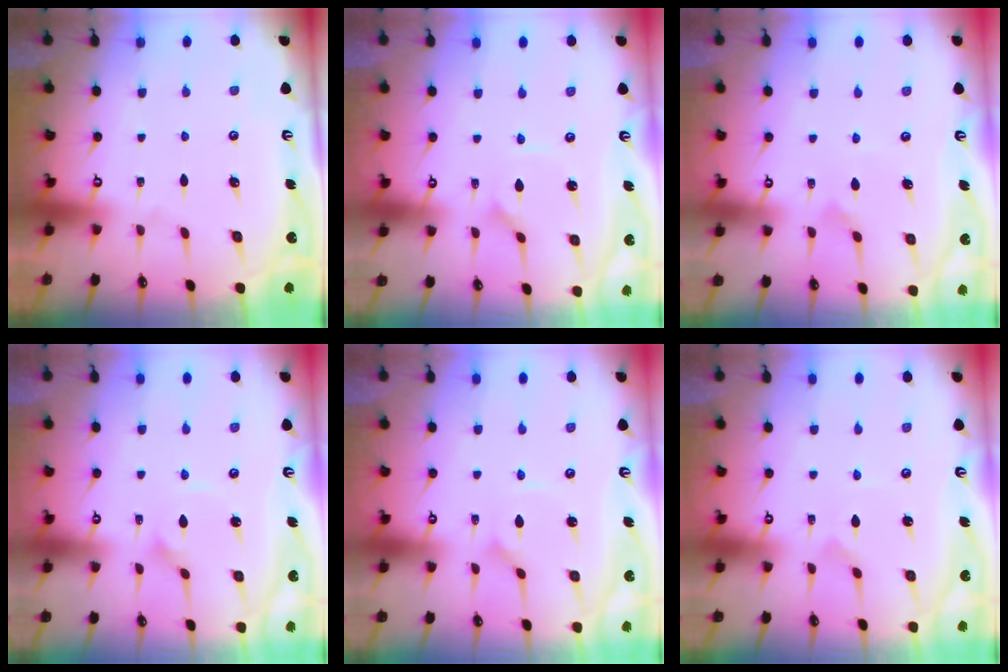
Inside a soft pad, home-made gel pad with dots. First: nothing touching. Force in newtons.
{"total": 2.9, "press": 2.9, "slide": 0.3}
{"total": 5.0, "press": 5.0, "slide": 0.6}
{"total": 1.6, "press": 1.6, "slide": 0.0}
{"total": 1.6, "press": 1.6, "slide": 0.1}
{"total": 1.0, "press": 1.0, "slide": 0.0}